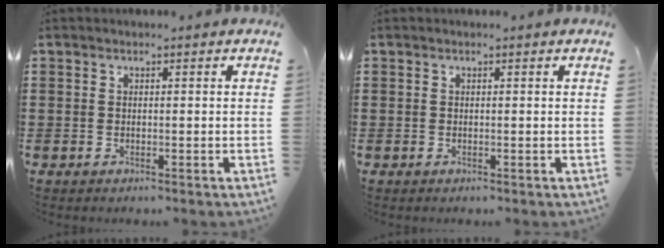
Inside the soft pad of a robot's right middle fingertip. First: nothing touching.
{"total": 0.0}